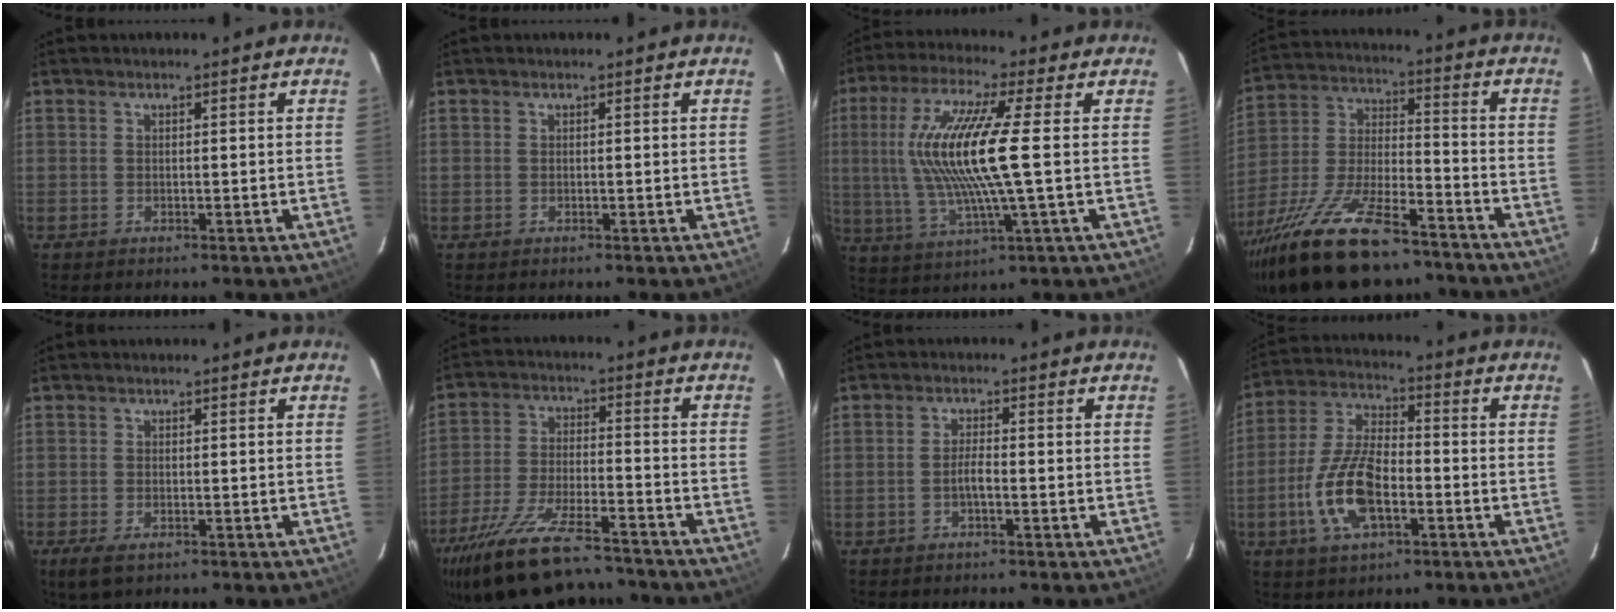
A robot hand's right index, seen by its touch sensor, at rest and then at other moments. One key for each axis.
{"total": 0.0}
{"total": 15.5, "fx": 1.1, "fy": 1.3, "fz": 15.4, "tx": -0.302, "ty": -0.002, "tz": 0.024}
{"total": 24.8, "fx": -18.1, "fy": 8.0, "fz": 14.9, "tx": -0.296, "ty": -0.030, "tz": -0.301}
{"total": 3.6, "fx": -1.9, "fy": 1.9, "fz": 2.5, "tx": -0.052, "ty": -0.012, "tz": -0.031}
{"total": 22.2, "fx": -18.5, "fy": 5.8, "fz": 10.8, "tx": -0.221, "ty": -0.039, "tz": -0.294}
{"total": 2.2, "fx": -1.0, "fy": 0.4, "fz": 2.0, "tx": -0.039, "ty": 0.002, "tz": -0.019}
{"total": 13.4, "fx": -4.4, "fy": 6.1, "fz": 11.1, "tx": -0.240, "ty": 0.002, "tz": -0.083}